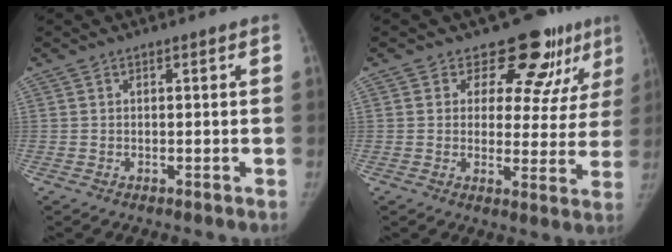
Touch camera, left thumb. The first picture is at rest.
{"total": 11.4, "force": [8.4, 6.2, 4.5], "torque": [-0.004, -0.050, 0.095]}